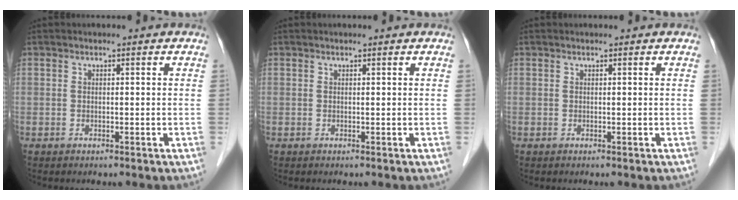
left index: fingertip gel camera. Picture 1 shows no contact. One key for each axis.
{"total": 0.0}
{"total": 0.0}